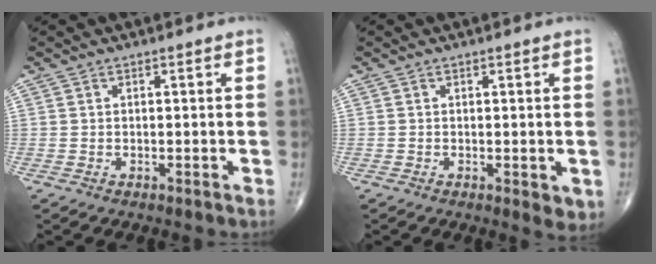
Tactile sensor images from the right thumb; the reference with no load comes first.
{"total": 2.4, "force": [-0.4, 1.1, 2.2], "torque": [-0.019, -0.006, -0.004]}